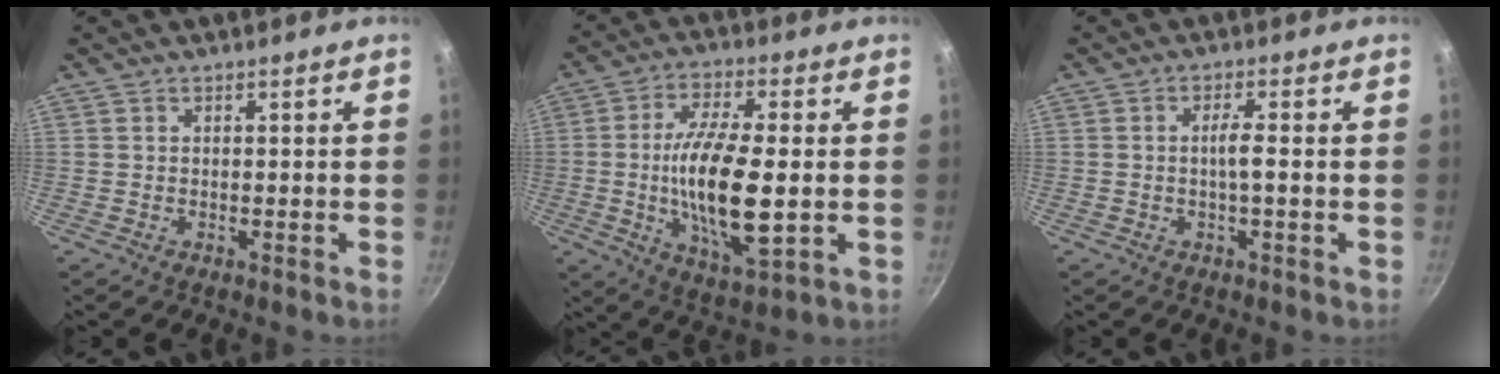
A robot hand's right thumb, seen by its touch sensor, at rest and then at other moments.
{"total": 16.7, "force": [-0.9, 5.7, 15.7], "torque": [-0.295, -0.003, -0.019]}
{"total": 3.1, "force": [-0.4, 0.1, 3.0], "torque": [-0.061, 0.007, -0.009]}